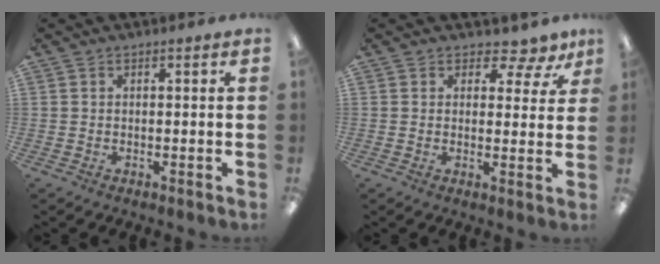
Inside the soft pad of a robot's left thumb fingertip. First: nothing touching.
{"total": 5.3, "force": [3.7, 3.0, 2.5], "torque": [-0.021, -0.028, 0.060]}